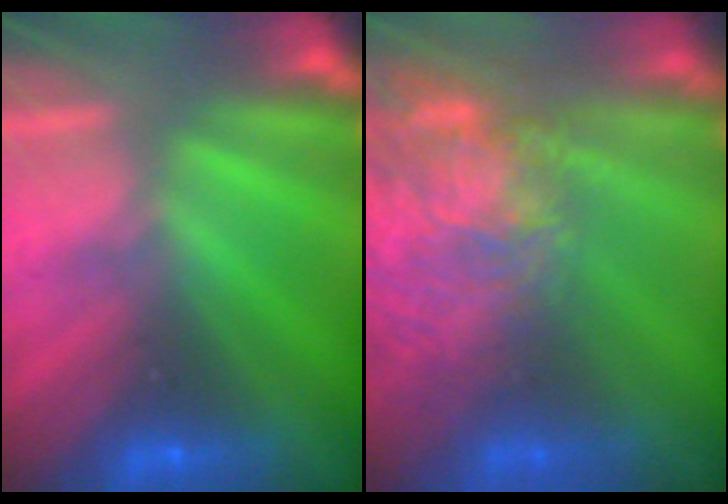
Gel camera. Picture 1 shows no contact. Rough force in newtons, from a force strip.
{"total": 8.7}